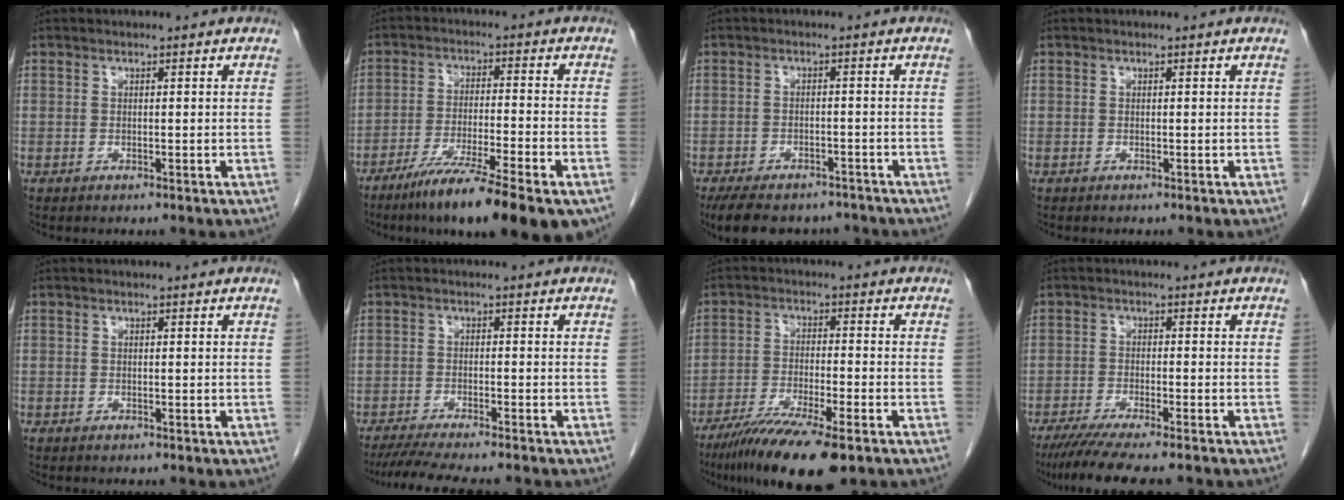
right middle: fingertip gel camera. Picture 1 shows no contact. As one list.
[{"total": 15.3, "force": [-10.5, 0.9, 11.1], "torque": [-0.156, -0.038, -0.170]}, {"total": 12.1, "force": [-9.9, 5.0, 4.7], "torque": [-0.090, -0.003, -0.136]}, {"total": 0.0}, {"total": 0.5, "force": [-0.4, 0.3, 0.1], "torque": [-0.008, 0.002, -0.009]}, {"total": 10.2, "force": [-8.8, 0.8, 5.0], "torque": [-0.075, -0.019, -0.134]}, {"total": 12.9, "force": [-8.9, 1.5, 9.2], "torque": [-0.163, -0.035, -0.146]}, {"total": 10.7, "force": [-8.8, 0.6, 6.0], "torque": [-0.088, -0.026, -0.137]}]